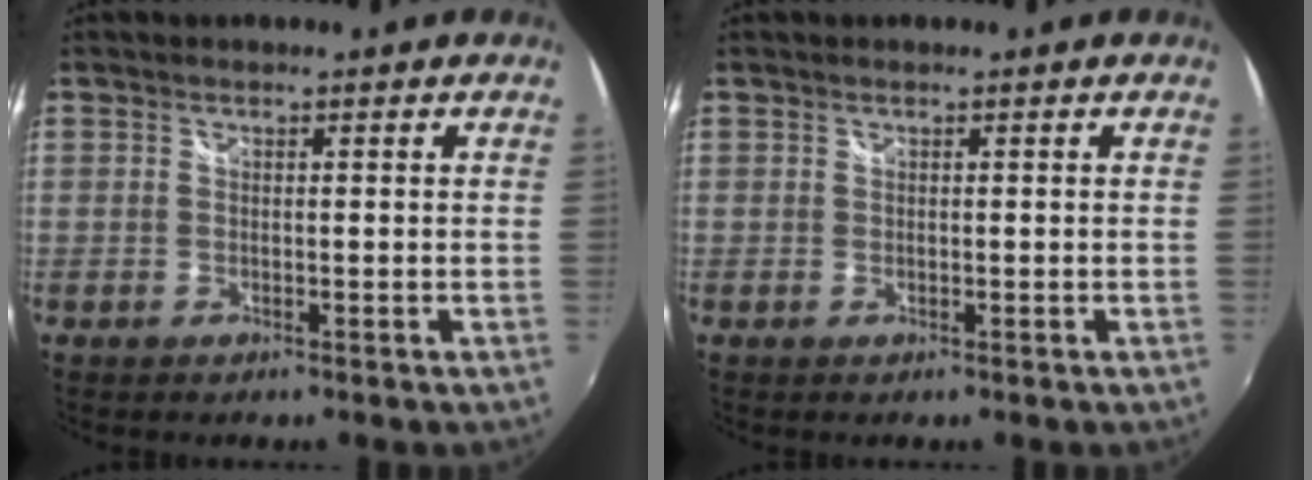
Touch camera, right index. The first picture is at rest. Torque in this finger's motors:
{"motor_torque": [0.00, 0.00, 0.01, 0.01]}